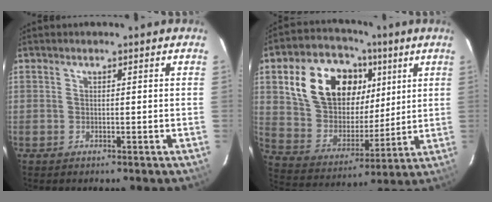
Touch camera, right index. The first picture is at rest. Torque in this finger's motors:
{"motor_torque": [1.68, 0.46, 0.64, 0.14]}